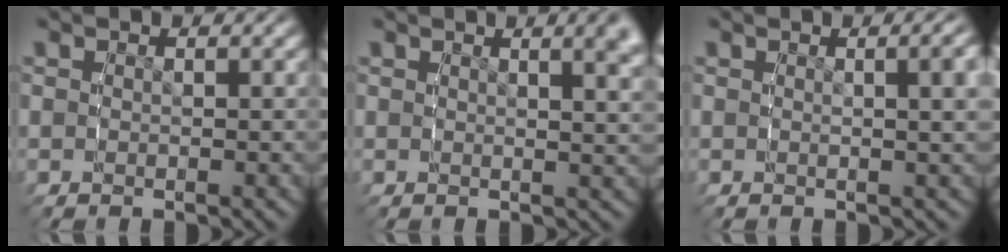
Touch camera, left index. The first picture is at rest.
{"total": 3.4, "force": [1.9, 0.4, 2.8], "torque": [-0.028, 0.003, 0.030]}
{"total": 2.2, "force": [0.7, 0.1, 2.1], "torque": [-0.018, 0.002, 0.011]}